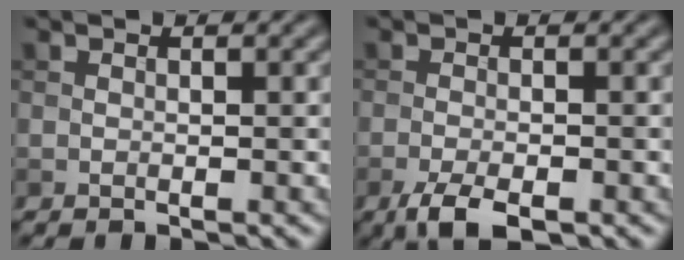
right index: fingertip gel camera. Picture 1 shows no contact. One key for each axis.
{"total": 3.6, "fx": -2.2, "fy": 1.2, "fz": 2.6, "tx": -0.050, "ty": -0.007, "tz": -0.043}